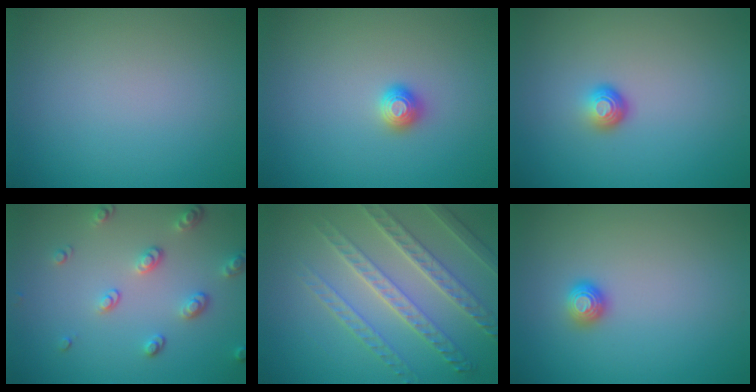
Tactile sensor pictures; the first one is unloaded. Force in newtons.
{"total": 1.2, "press": 1.1, "slide": 0.2}
{"total": 1.8, "press": 1.1, "slide": 1.4}
{"total": 3.2, "press": 2.6, "slide": 2.0}
{"total": 4.5, "press": 4.4, "slide": 0.9}
{"total": 1.1, "press": 1.0, "slide": 0.3}